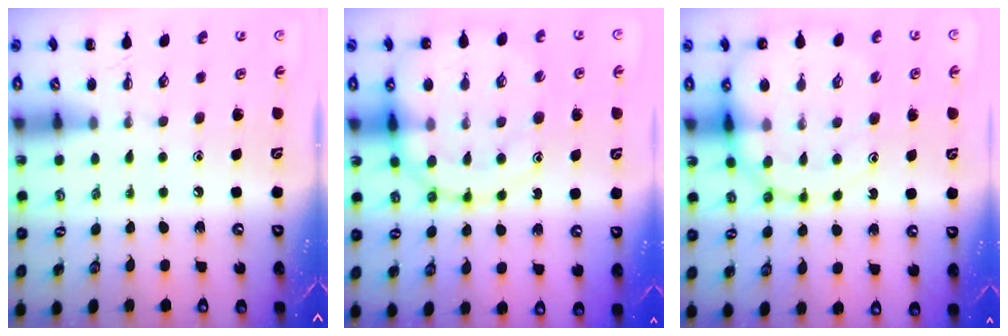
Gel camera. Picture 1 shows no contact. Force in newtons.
{"total": 14.8, "press": 14.6, "slide": 2.9}
{"total": 12.8, "press": 12.4, "slide": 3.1}